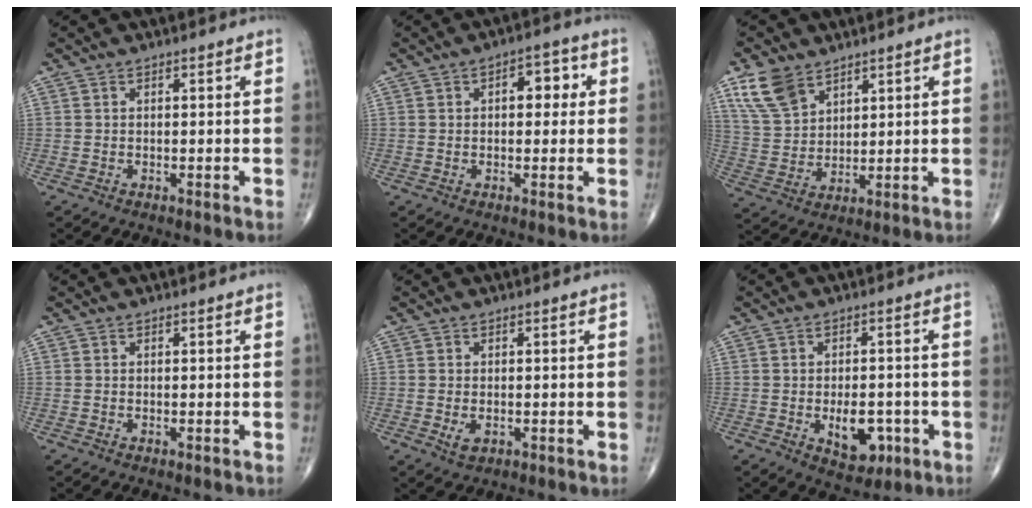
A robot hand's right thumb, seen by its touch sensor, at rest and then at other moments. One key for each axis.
{"total": 5.5, "fx": 1.1, "fy": 3.2, "fz": 4.4, "tx": -0.033, "ty": 0.012, "tz": 0.009}
{"total": 9.0, "fx": 5.9, "fy": 5.3, "fz": 4.3, "tx": -0.075, "ty": -0.021, "tz": 0.126}
{"total": 0.0}
{"total": 2.2, "fx": -0.4, "fy": 1.3, "fz": 1.7, "tx": -0.031, "ty": -0.004, "tz": -0.004}
{"total": 7.7, "fx": -2.3, "fy": 4.5, "fz": 5.8, "tx": -0.063, "ty": 0.006, "tz": -0.020}